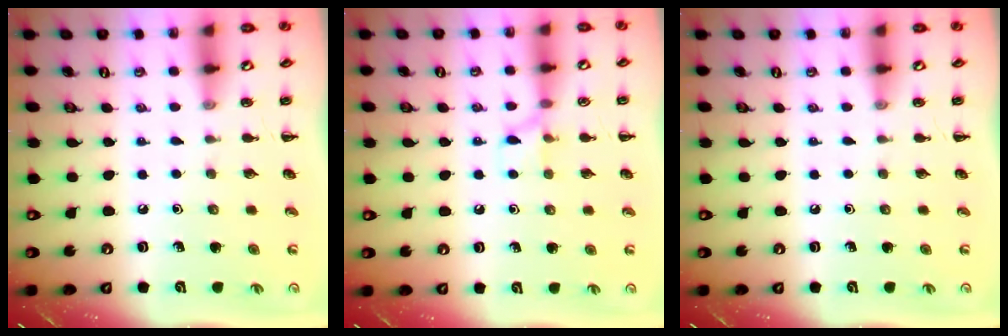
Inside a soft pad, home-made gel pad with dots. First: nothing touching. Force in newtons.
{"total": 5.9, "press": 5.8, "slide": 0.8}
{"total": 0.0}